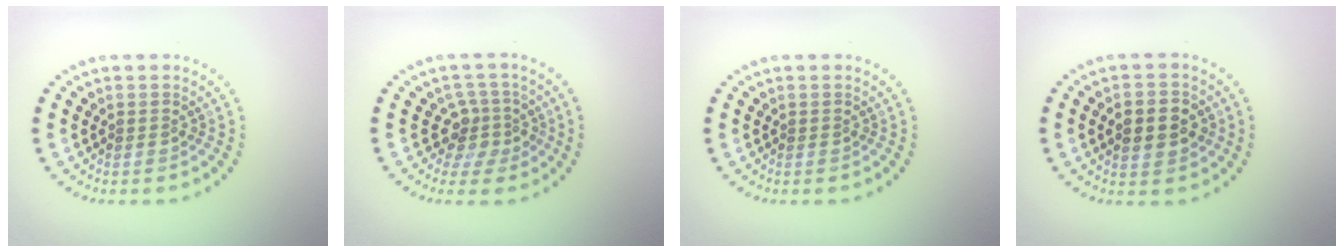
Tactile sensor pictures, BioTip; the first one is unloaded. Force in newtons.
{"total": 2.7, "press": 2.0, "slide": 1.9}
{"total": 0.0}
{"total": 3.4, "press": 3.4, "slide": 0.1}